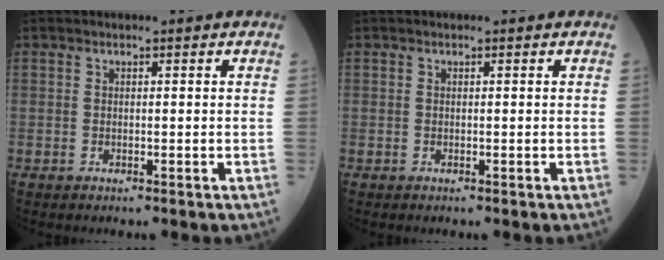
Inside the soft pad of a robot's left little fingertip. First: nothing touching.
{"total": 0.0}